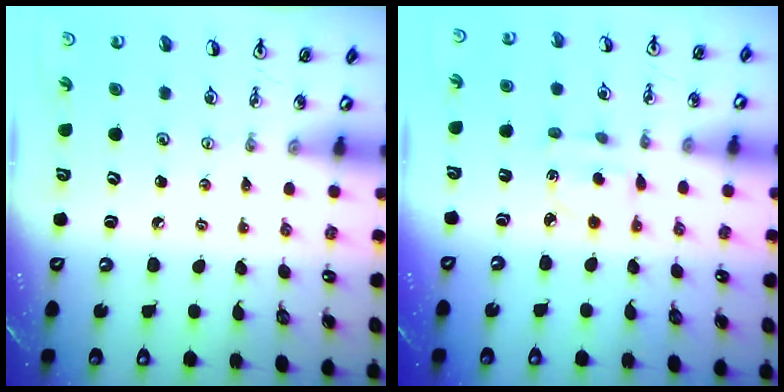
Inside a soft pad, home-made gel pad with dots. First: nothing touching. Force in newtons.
{"total": 2.9, "press": 2.8, "slide": 0.8}